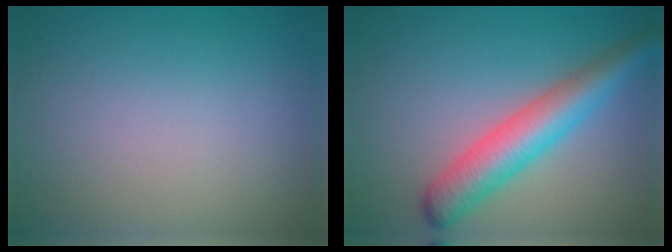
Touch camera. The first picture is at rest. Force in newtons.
{"total": 5.4, "press": 5.4, "slide": 0.1}